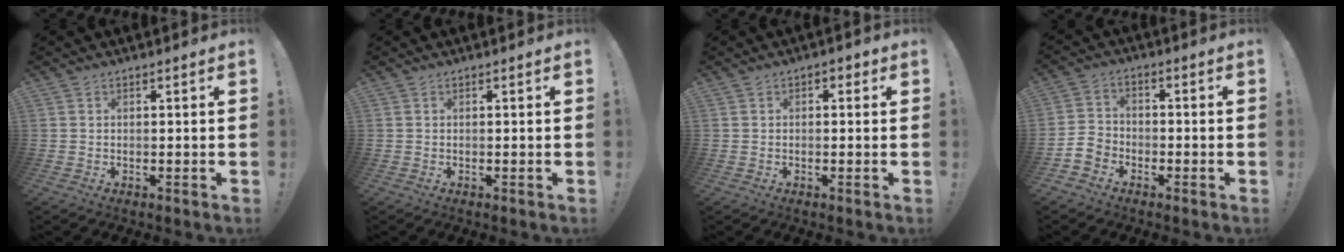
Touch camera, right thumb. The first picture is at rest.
{"total": 0.0}
{"total": 1.6, "force": [-0.7, 1.3, 0.7], "torque": [-0.005, 0.005, -0.016]}
{"total": 6.5, "force": [-4.3, 4.4, 1.8], "torque": [-0.037, 0.030, -0.080]}